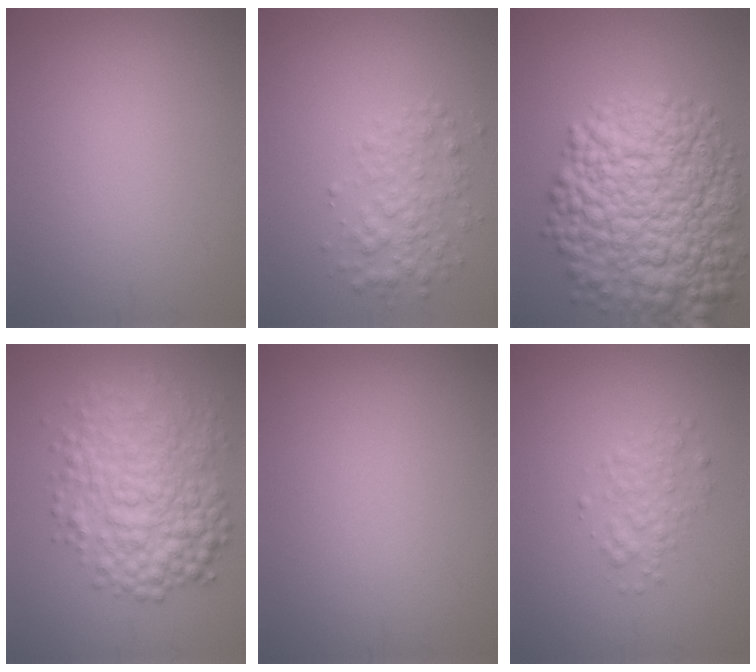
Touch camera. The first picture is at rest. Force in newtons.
{"total": 3.0, "press": 3.0, "slide": 0.0}
{"total": 13.3, "press": 13.3, "slide": 0.3}
{"total": 7.1, "press": 7.1, "slide": 0.1}
{"total": 0.0}
{"total": 2.0, "press": 2.0, "slide": 0.1}